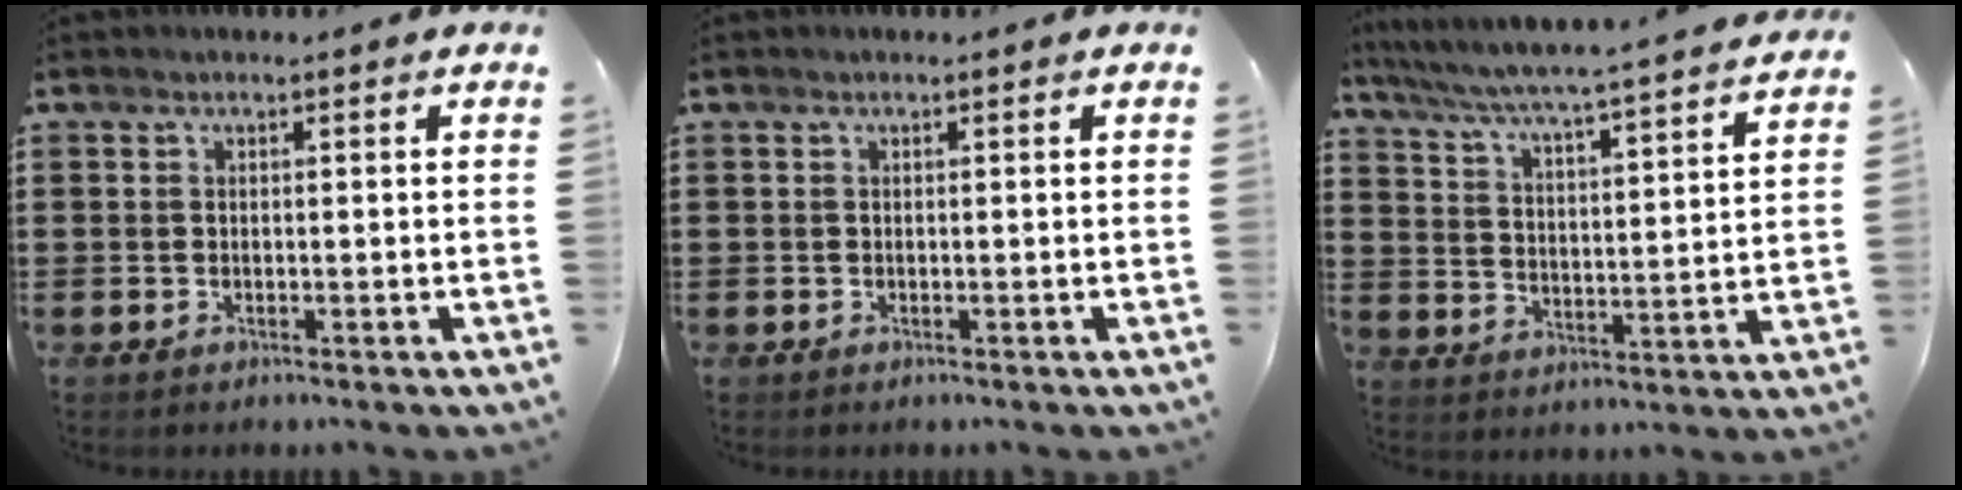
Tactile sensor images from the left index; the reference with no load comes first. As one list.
[{"total": 0.0}, {"total": 4.4, "force": [4.0, -0.9, 1.6], "torque": [-0.054, -0.042, 0.057]}]